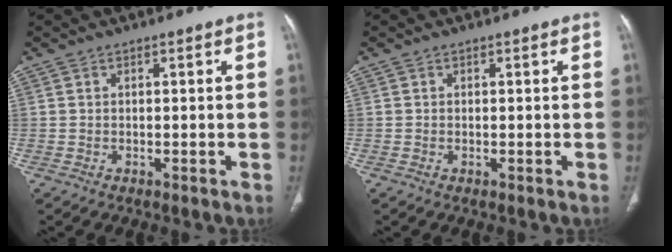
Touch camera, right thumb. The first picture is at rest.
{"total": 0.0}